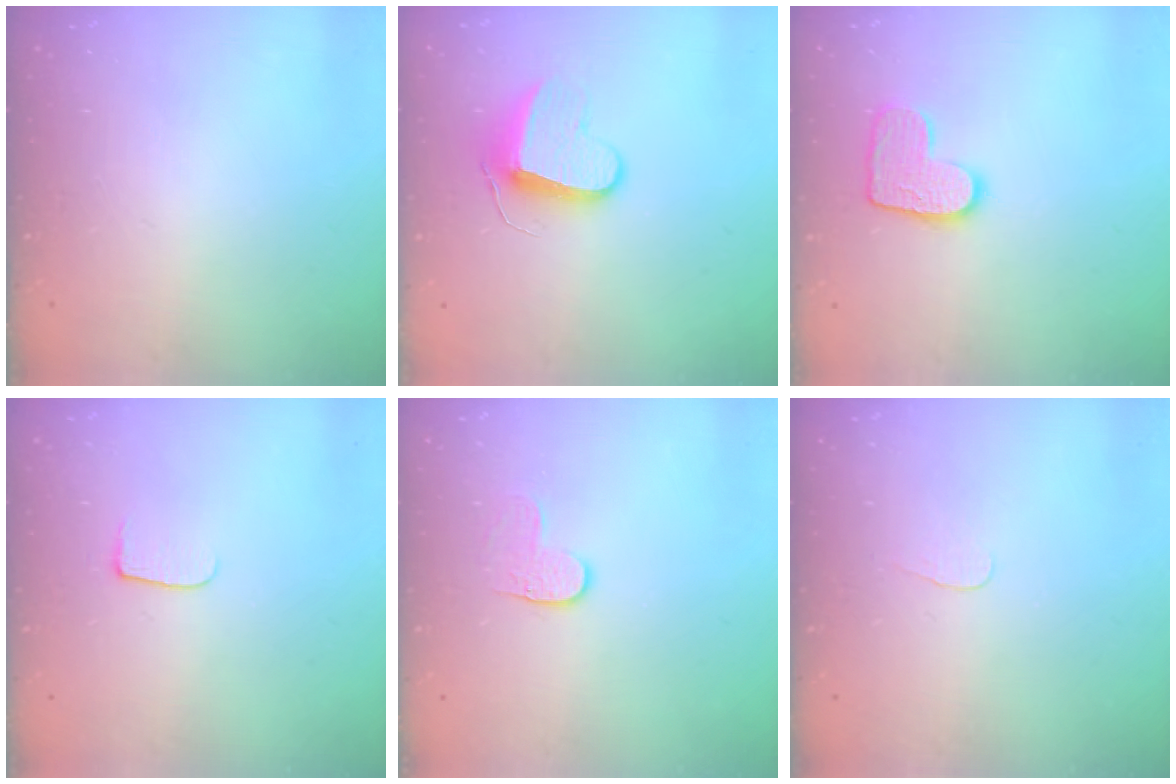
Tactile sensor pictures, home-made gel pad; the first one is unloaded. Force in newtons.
{"total": 9.9, "press": 9.8, "slide": 0.6}
{"total": 10.3, "press": 10.2, "slide": 0.6}
{"total": 6.5, "press": 6.5, "slide": 0.7}
{"total": 3.7, "press": 3.7, "slide": 0.2}
{"total": 2.8, "press": 2.7, "slide": 0.3}